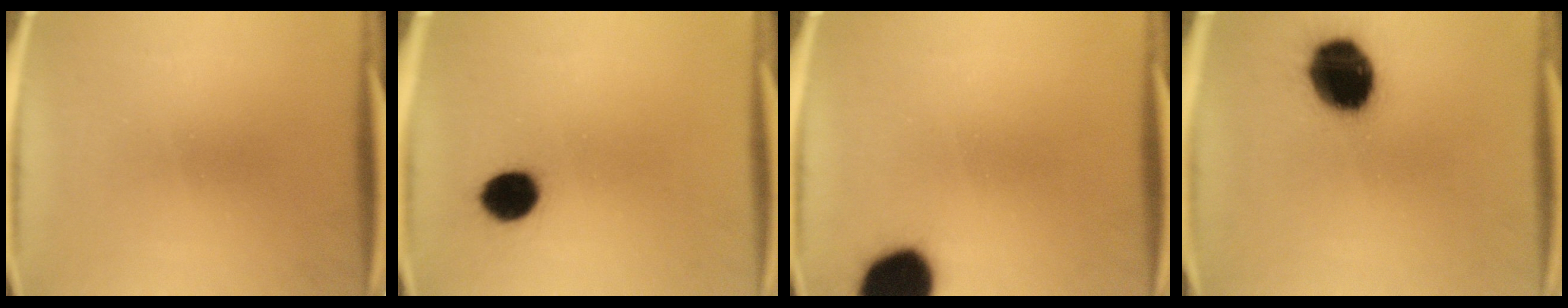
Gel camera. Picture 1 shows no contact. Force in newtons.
{"total": 8.0}
{"total": 15.5}
{"total": 18.4}